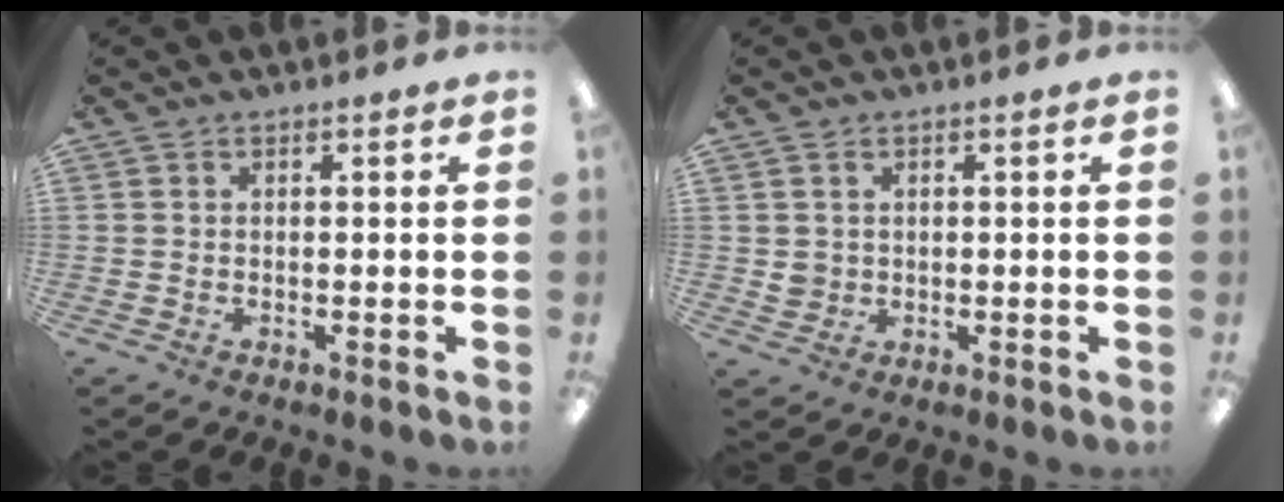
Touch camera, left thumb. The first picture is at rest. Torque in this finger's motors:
{"motor_torque": [-0.05, 0.16, 0.07, 0.12, -0.01]}